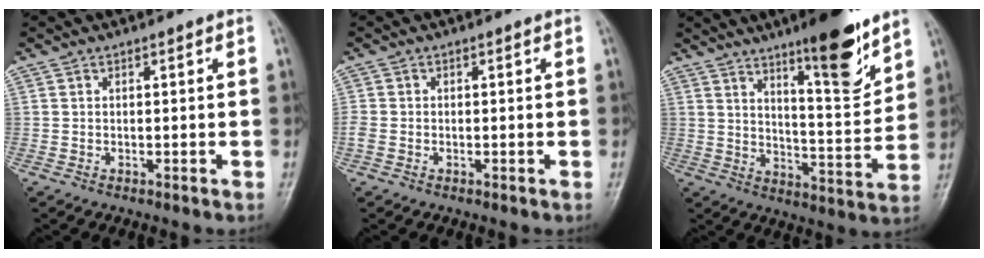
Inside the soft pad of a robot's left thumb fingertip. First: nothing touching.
{"total": 2.1, "force": [-0.7, 1.7, 1.1], "torque": [-0.027, -0.001, -0.018]}
{"total": 12.5, "force": [8.3, 2.7, 9.0], "torque": [-0.109, -0.059, 0.127]}